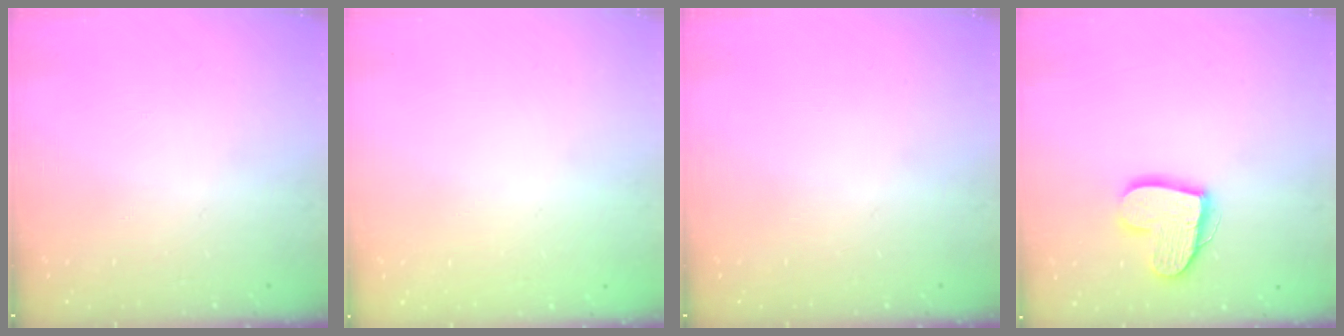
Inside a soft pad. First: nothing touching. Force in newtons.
{"total": 0.0}
{"total": 0.0}
{"total": 14.0, "press": 13.9, "slide": 1.2}